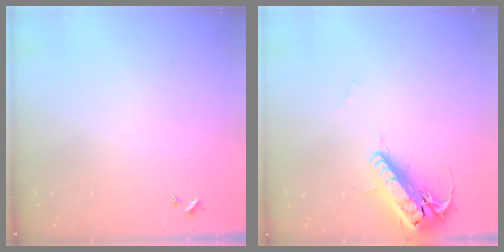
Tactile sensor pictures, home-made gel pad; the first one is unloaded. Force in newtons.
{"total": 19.2, "press": 18.9, "slide": 3.3}